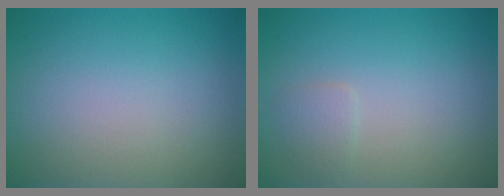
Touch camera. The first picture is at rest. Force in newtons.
{"total": 1.0, "press": 1.0, "slide": 0.0}